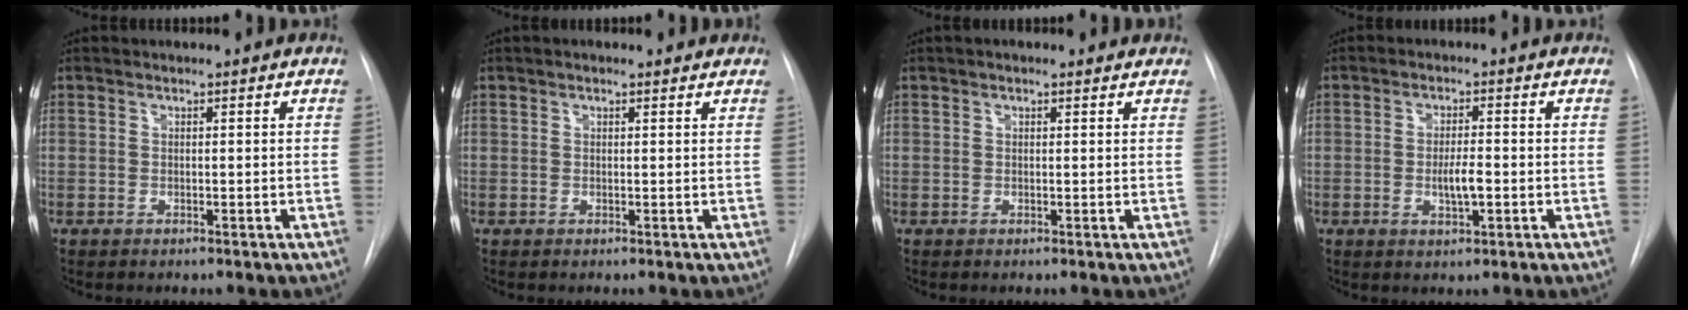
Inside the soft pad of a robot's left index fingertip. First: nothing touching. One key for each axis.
{"total": 2.3, "fx": 1.7, "fy": 0.7, "fz": 1.2, "tx": -0.016, "ty": 0.022, "tz": 0.022}
{"total": 2.5, "fx": 1.8, "fy": 0.8, "fz": 1.4, "tx": -0.019, "ty": 0.024, "tz": 0.023}
{"total": 3.7, "fx": -0.8, "fy": 1.0, "fz": 3.5, "tx": -0.063, "ty": -0.002, "tz": -0.009}